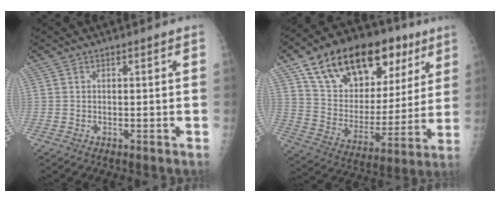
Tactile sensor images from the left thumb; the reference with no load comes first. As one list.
[{"total": 27.7, "force": [14.8, 15.0, 18.0], "torque": [-0.249, -0.006, 0.249]}]